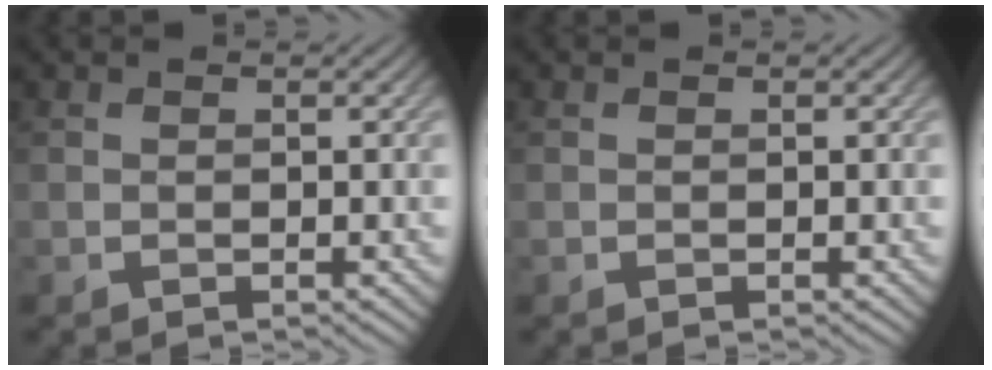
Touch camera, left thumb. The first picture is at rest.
{"total": 0.0}